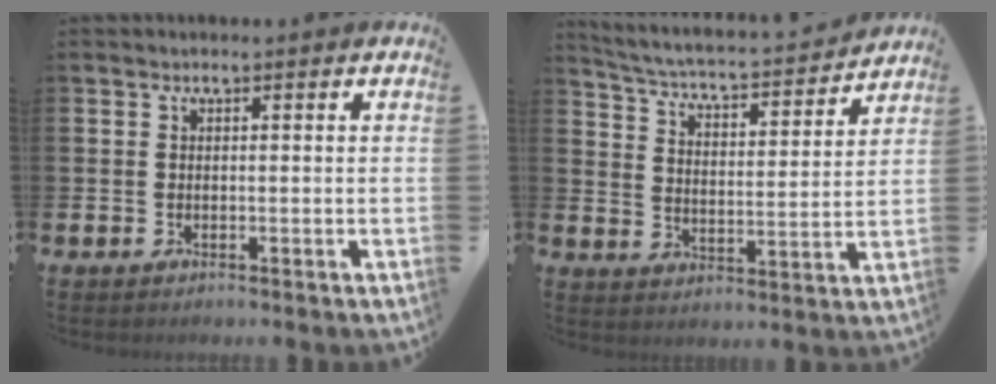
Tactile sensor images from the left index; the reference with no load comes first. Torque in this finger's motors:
{"motor_torque": [0.84, -1.30, 0.08, 0.05]}